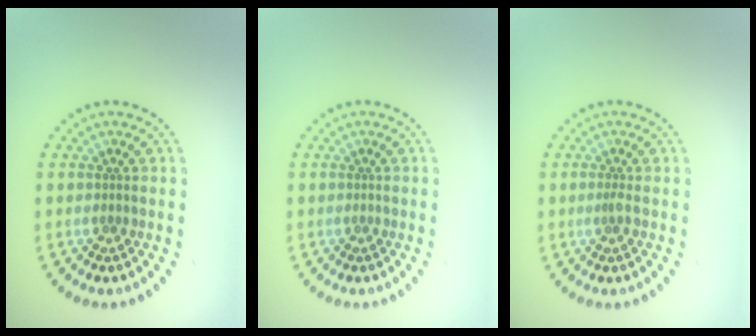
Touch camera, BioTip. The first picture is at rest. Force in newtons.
{"total": 0.0}
{"total": 0.8, "press": 0.6, "slide": 0.6}